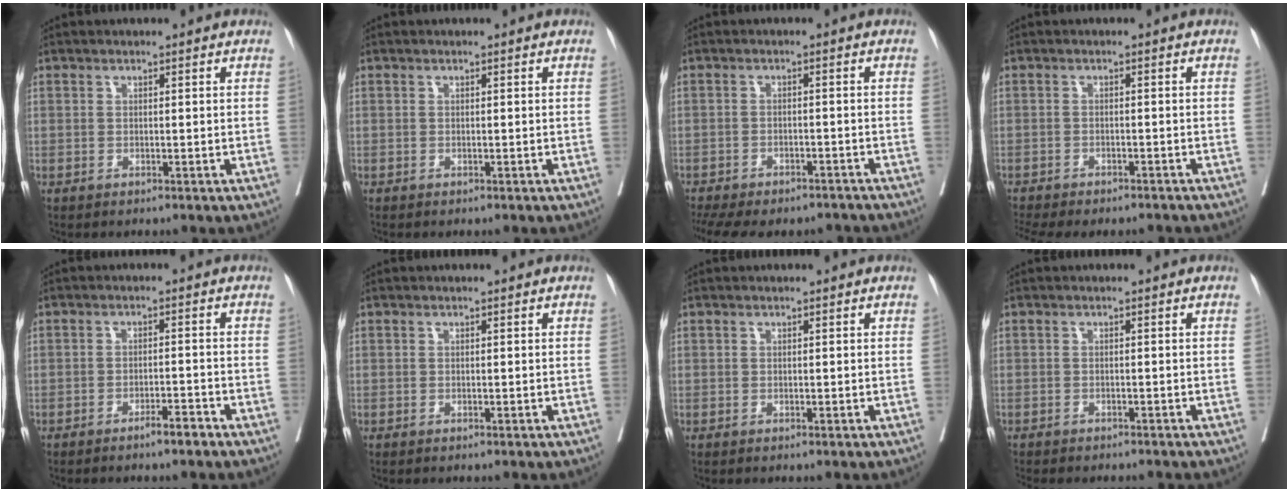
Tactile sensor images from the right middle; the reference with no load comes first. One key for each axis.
{"total": 0.0}
{"total": 14.2, "fx": -11.9, "fy": 5.4, "fz": 5.6, "tx": -0.141, "ty": -0.001, "tz": -0.156}
{"total": 10.7, "fx": -9.5, "fy": 2.5, "fz": 4.1, "tx": -0.079, "ty": -0.004, "tz": -0.125}
{"total": 2.6, "fx": -2.0, "fy": 0.1, "fz": 1.6, "tx": -0.028, "ty": -0.002, "tz": -0.031}
{"total": 0.0}
{"total": 0.0}
{"total": 5.6, "fx": -5.0, "fy": 1.2, "fz": 2.1, "tx": -0.026, "ty": -0.006, "tz": -0.064}